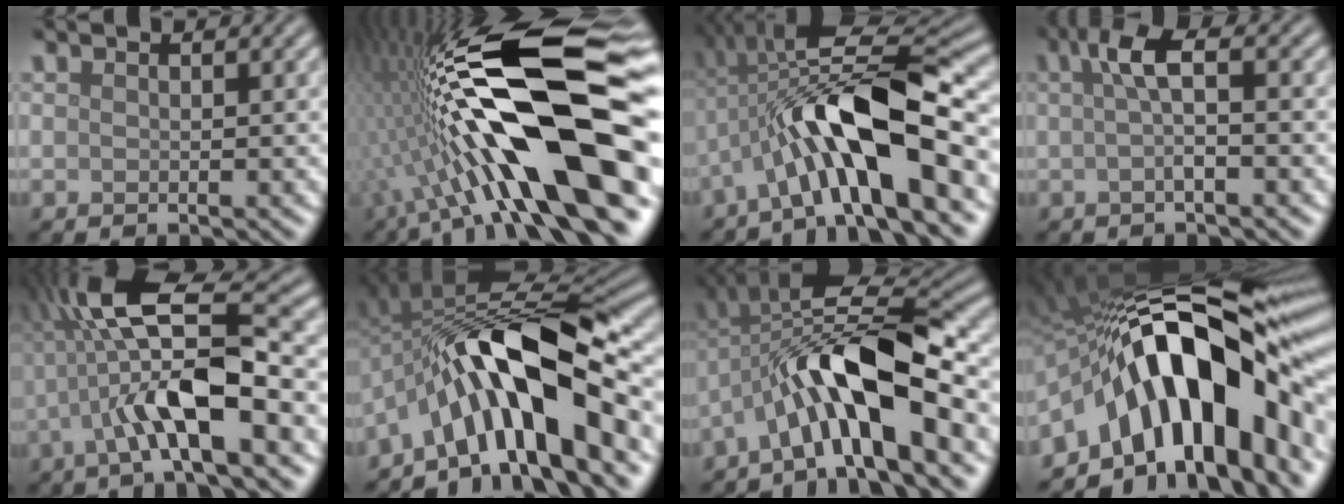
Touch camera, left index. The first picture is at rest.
{"total": 17.9, "force": [-2.2, 4.8, 17.1], "torque": [-0.283, 0.029, -0.050]}
{"total": 10.9, "force": [-2.8, 2.9, 10.1], "torque": [-0.163, 0.020, -0.049]}
{"total": 3.3, "force": [0.3, 0.7, 3.2], "torque": [-0.059, 0.009, 0.001]}
{"total": 10.4, "force": [-1.1, 3.0, 9.9], "torque": [-0.179, 0.019, -0.030]}
{"total": 12.6, "force": [-4.2, 4.0, 11.2], "torque": [-0.159, 0.023, -0.075]}
{"total": 10.0, "force": [-3.3, 2.5, 9.0], "torque": [-0.140, 0.023, -0.061]}
{"total": 18.1, "force": [-4.5, 8.8, 15.1], "torque": [-0.200, 0.039, -0.094]}